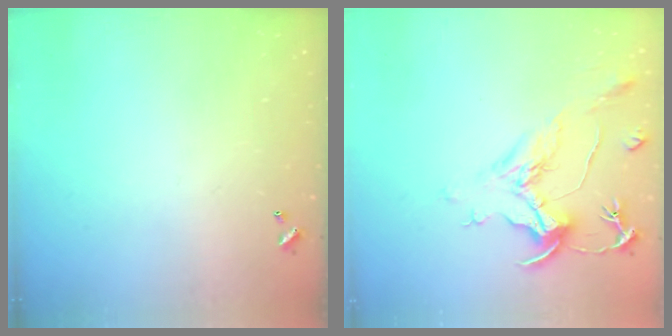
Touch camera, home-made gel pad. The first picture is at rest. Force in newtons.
{"total": 2.1, "press": 1.6, "slide": 1.4}